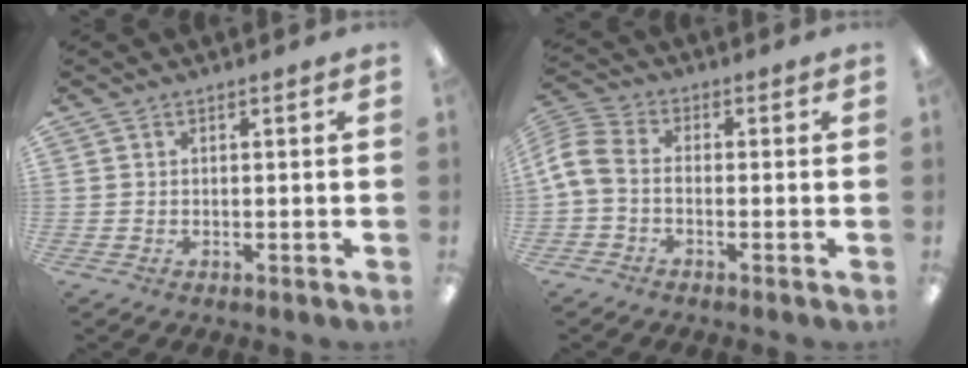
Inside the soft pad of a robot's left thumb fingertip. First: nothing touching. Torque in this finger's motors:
{"motor_torque": [0.04, 0.22, 0.58, 0.86, 0.06]}